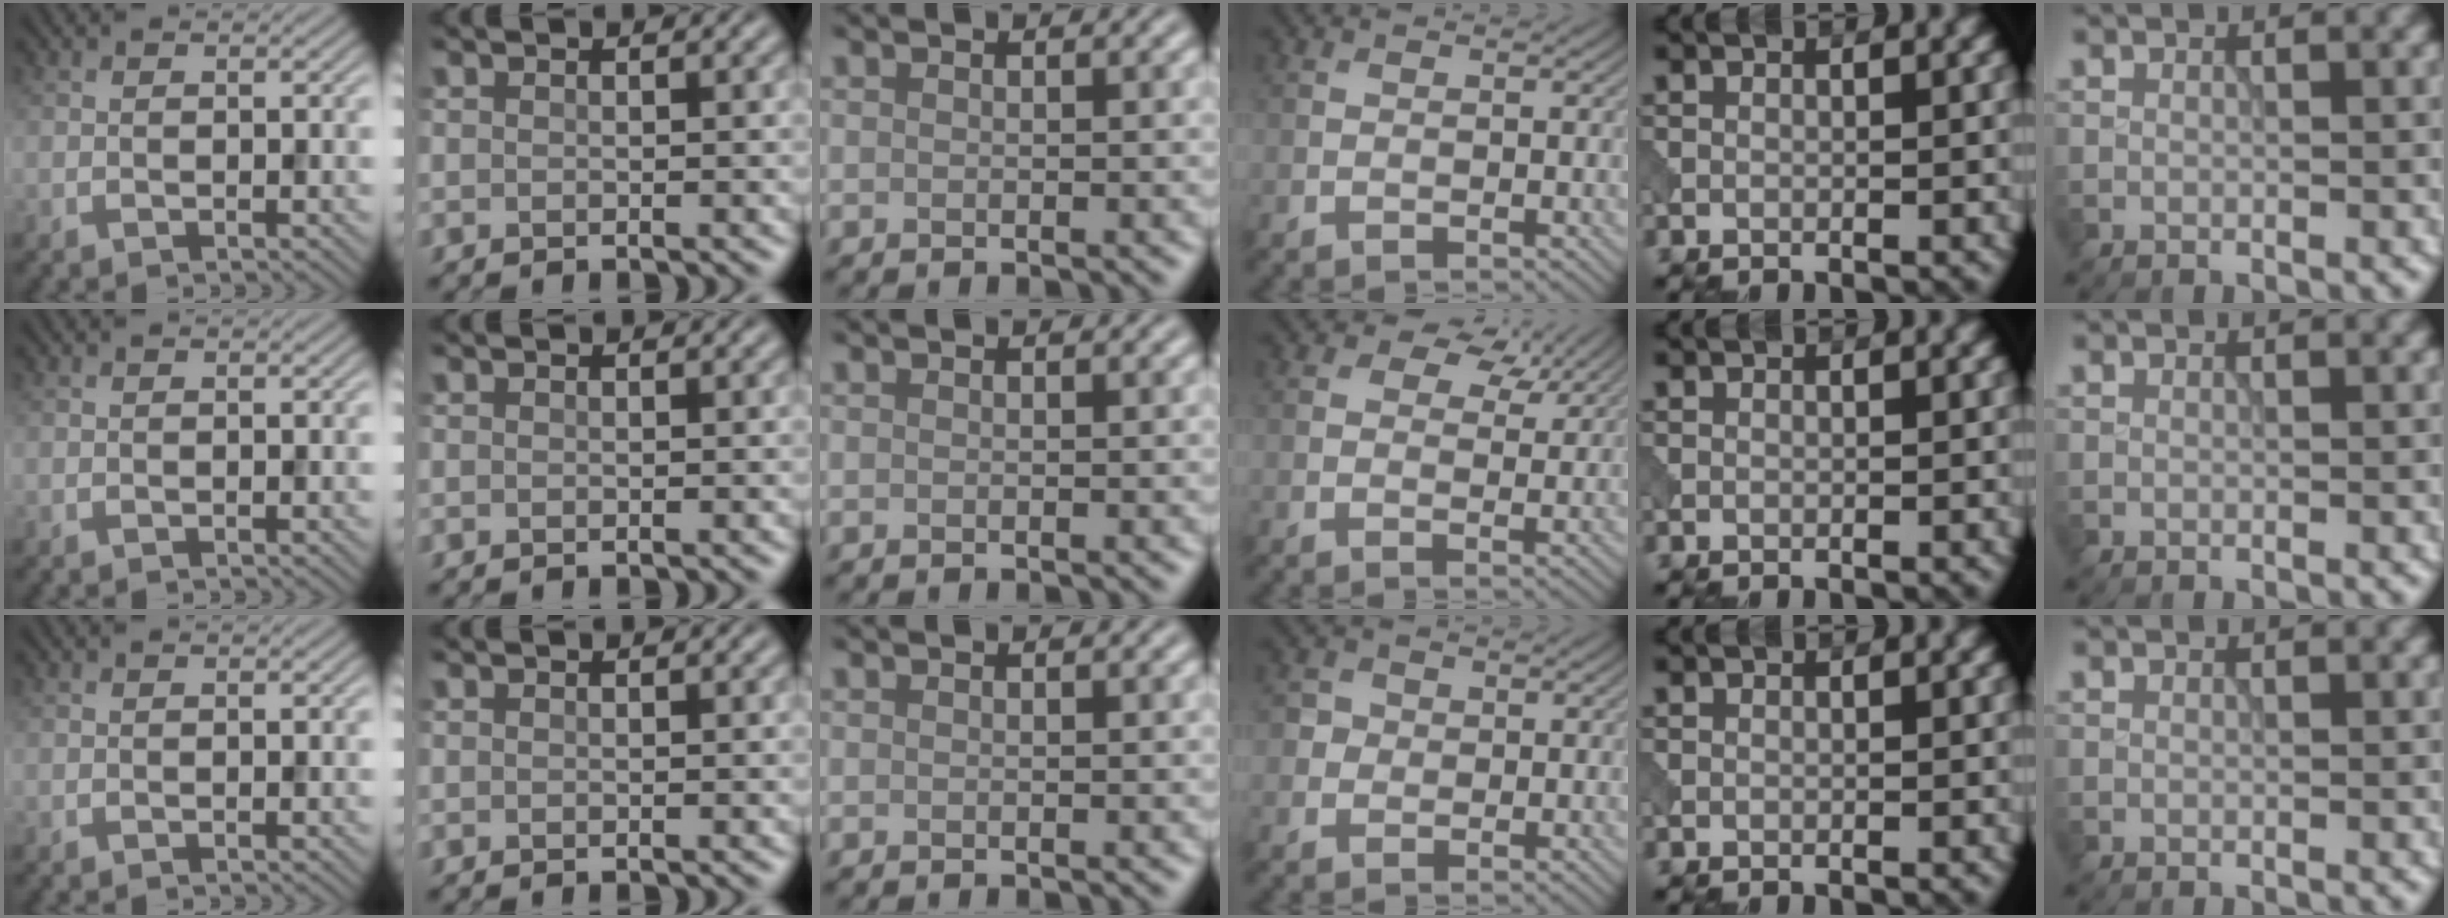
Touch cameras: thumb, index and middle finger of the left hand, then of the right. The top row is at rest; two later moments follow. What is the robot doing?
{"motion": "open", "object": "sandwich press"}